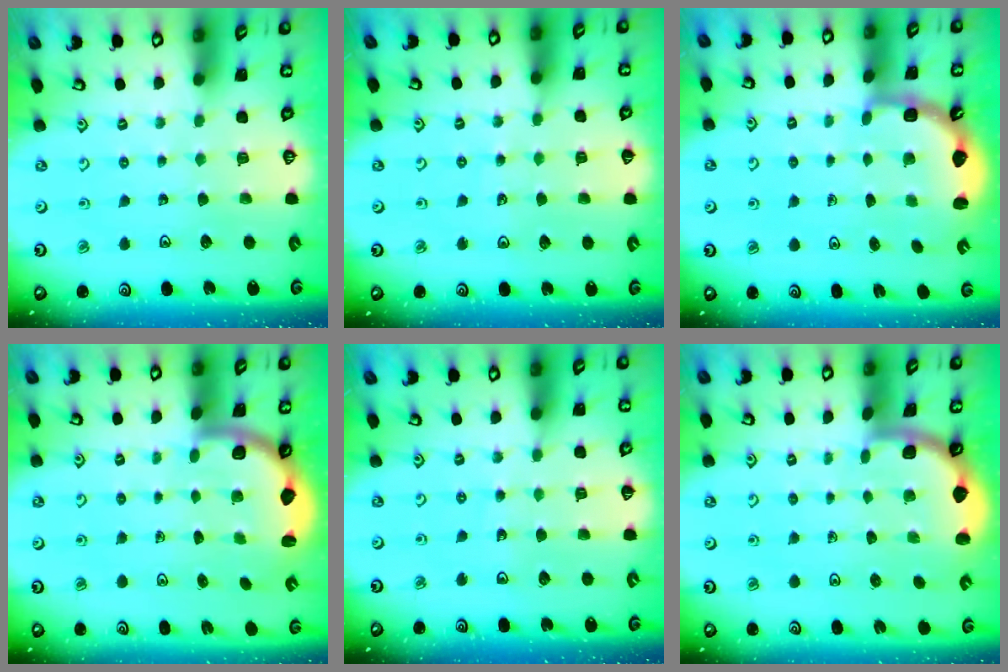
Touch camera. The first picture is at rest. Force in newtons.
{"total": 3.7, "press": 3.4, "slide": 1.5}
{"total": 3.1, "press": 2.5, "slide": 1.8}
{"total": 2.5, "press": 2.4, "slide": 0.7}
{"total": 5.6, "press": 5.2, "slide": 2.0}
{"total": 1.9, "press": 1.9, "slide": 0.0}